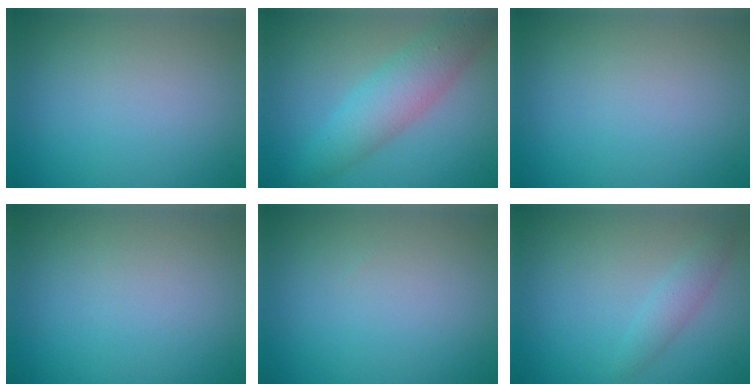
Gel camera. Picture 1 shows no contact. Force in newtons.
{"total": 4.6, "press": 4.6, "slide": 0.1}
{"total": 0.0}
{"total": 0.0}
{"total": 0.0}
{"total": 1.7, "press": 1.7, "slide": 0.0}